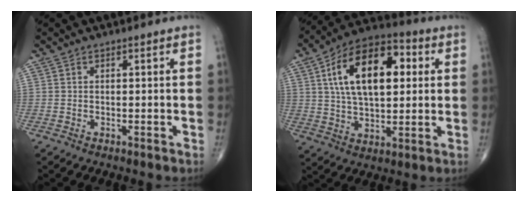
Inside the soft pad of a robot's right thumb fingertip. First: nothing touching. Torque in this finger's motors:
{"motor_torque": [-0.50, 1.37, 1.15, 0.76, 0.35]}